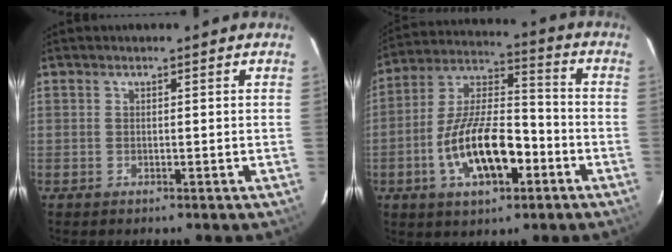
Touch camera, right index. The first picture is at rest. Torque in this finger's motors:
{"motor_torque": [1.17, -0.96, 1.05, 0.21]}